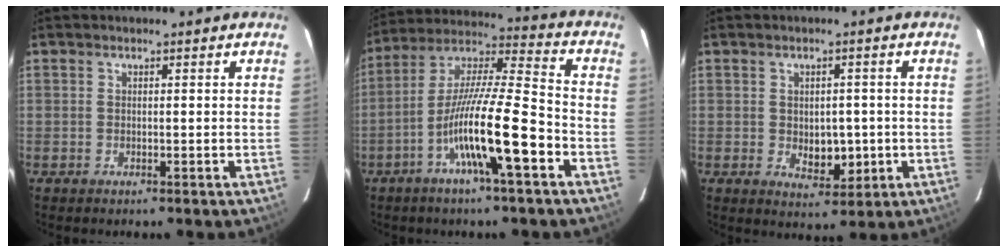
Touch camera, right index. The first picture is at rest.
{"total": 15.2, "force": [-6.2, 0.7, 13.8], "torque": [-0.259, 0.002, -0.112]}
{"total": 5.1, "force": [-0.6, 3.2, 3.9], "torque": [-0.049, -0.001, 0.004]}